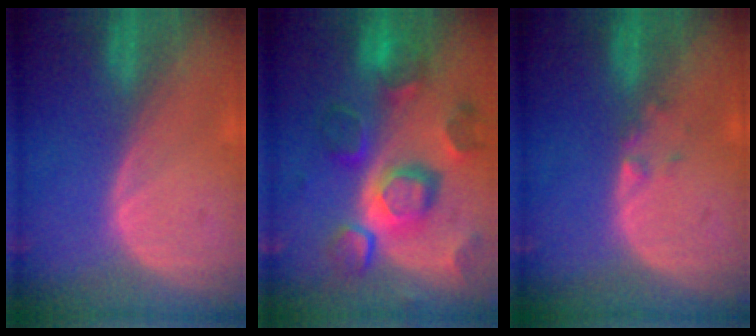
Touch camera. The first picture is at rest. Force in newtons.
{"total": 12.3, "press": 10.7, "slide": 6.0}
{"total": 1.2, "press": 1.2, "slide": 0.1}